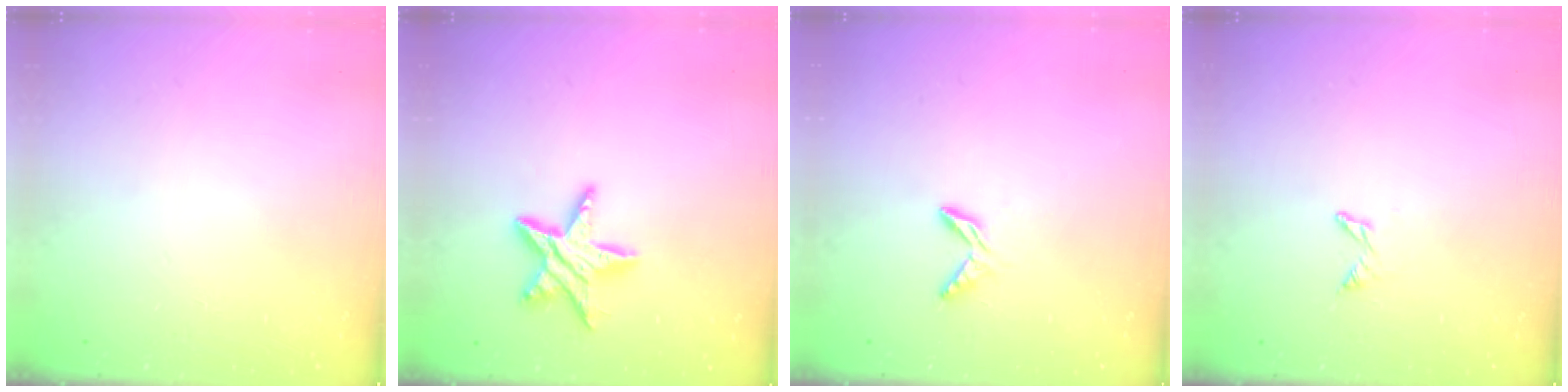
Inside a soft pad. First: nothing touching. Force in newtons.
{"total": 11.7, "press": 11.7, "slide": 0.8}
{"total": 4.6, "press": 4.6, "slide": 0.4}
{"total": 3.6, "press": 3.6, "slide": 0.4}